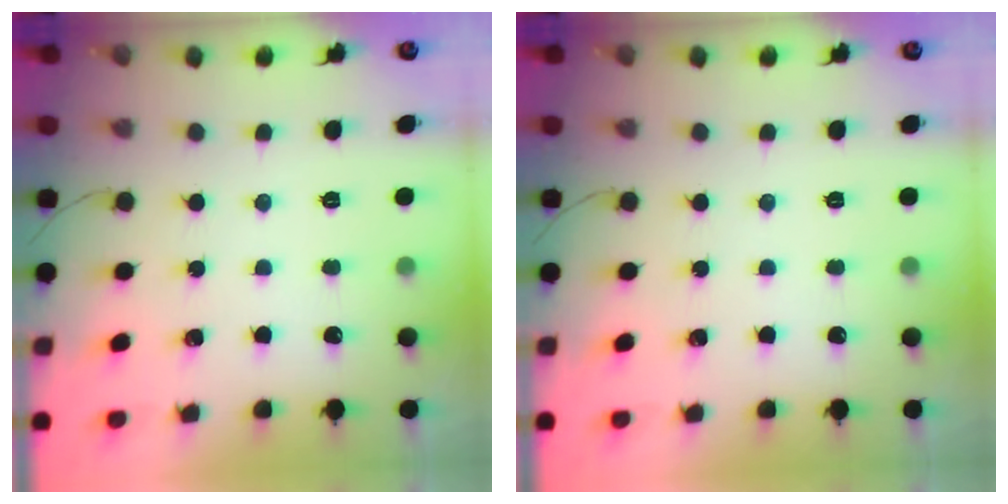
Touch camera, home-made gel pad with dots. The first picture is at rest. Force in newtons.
{"total": 0.0}